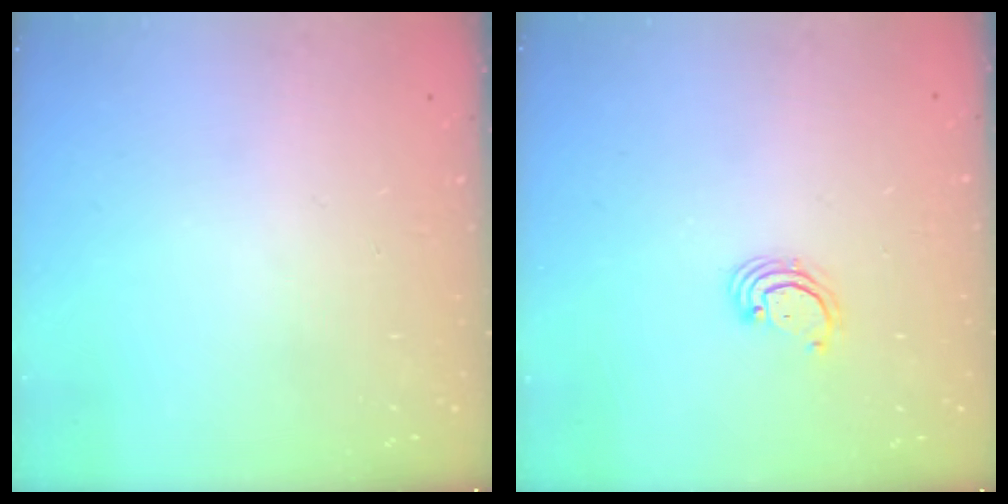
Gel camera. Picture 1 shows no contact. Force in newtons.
{"total": 2.6, "press": 2.6, "slide": 0.3}